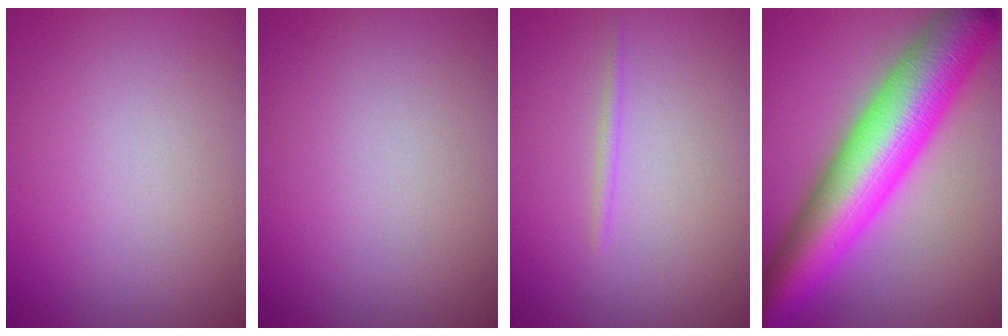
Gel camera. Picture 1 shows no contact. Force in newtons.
{"total": 0.0}
{"total": 0.7, "press": 0.7, "slide": 0.1}
{"total": 13.4, "press": 13.4, "slide": 0.2}